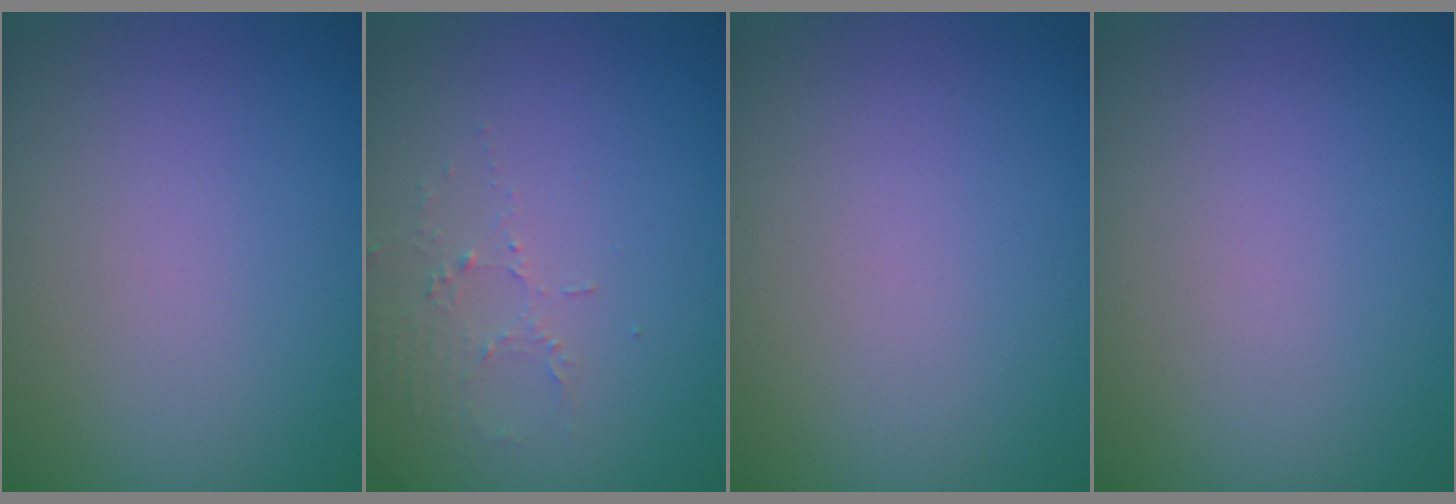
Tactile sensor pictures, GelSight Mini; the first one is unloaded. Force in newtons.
{"total": 1.9, "press": 1.8, "slide": 0.4}
{"total": 0.0}
{"total": 0.0}